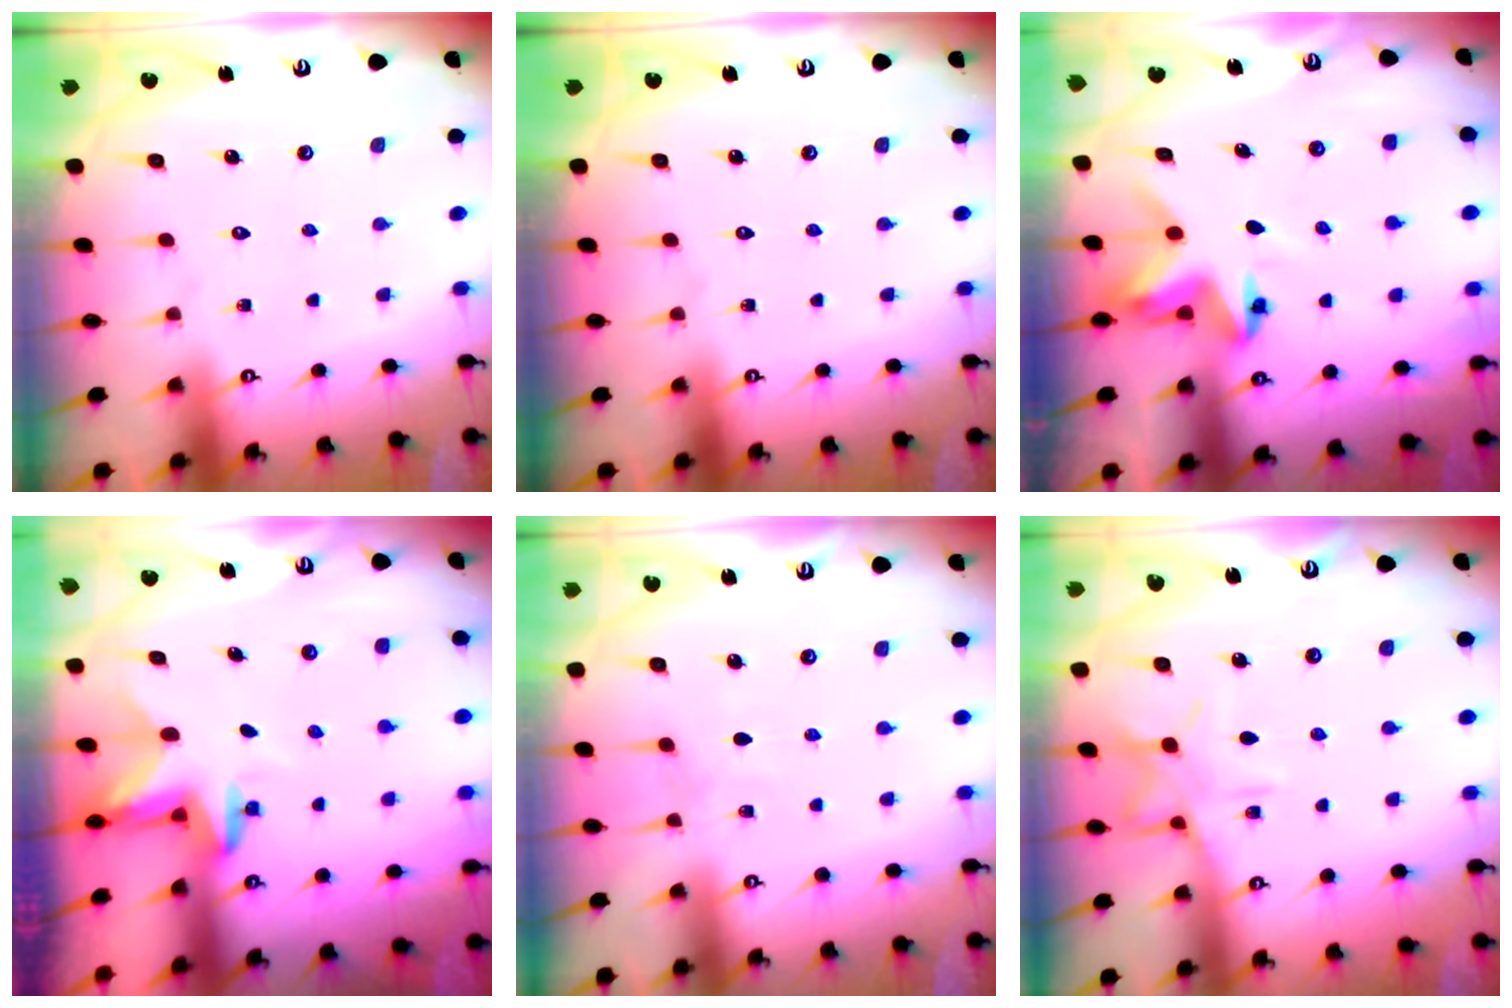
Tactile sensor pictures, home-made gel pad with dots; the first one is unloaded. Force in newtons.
{"total": 0.0}
{"total": 5.9, "press": 5.8, "slide": 0.4}
{"total": 2.9, "press": 2.9, "slide": 0.7}
{"total": 2.3, "press": 2.3, "slide": 0.3}
{"total": 10.0, "press": 10.0, "slide": 0.8}